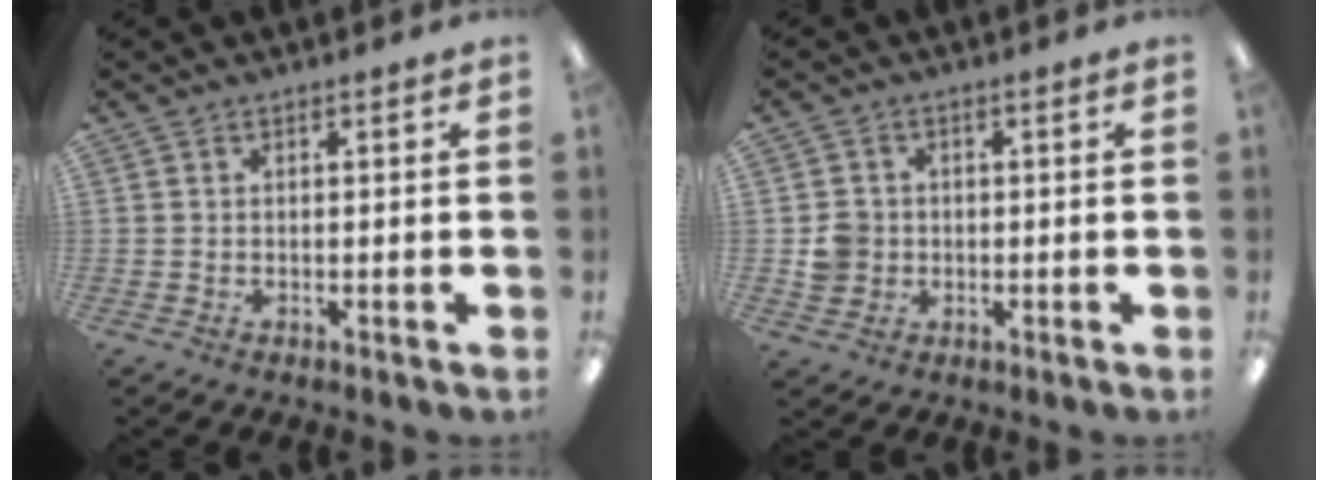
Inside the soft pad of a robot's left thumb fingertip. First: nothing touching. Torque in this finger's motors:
{"motor_torque": [-0.03, 0.04, 0.01, -0.03, 0.00]}